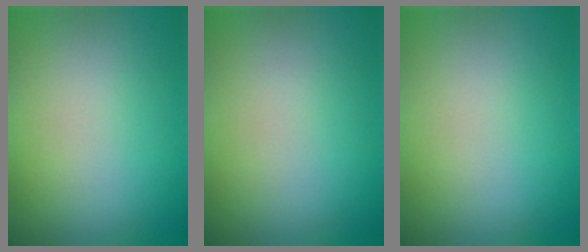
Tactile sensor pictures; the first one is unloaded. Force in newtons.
{"total": 0.0}
{"total": 0.0}